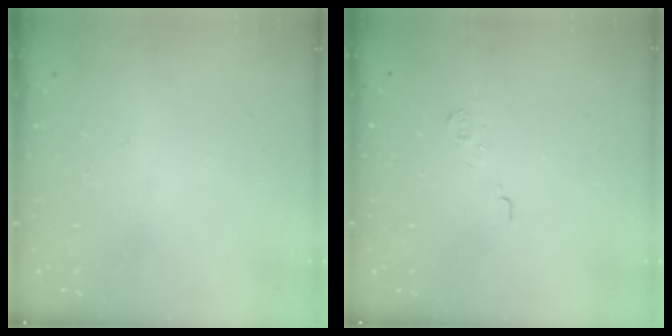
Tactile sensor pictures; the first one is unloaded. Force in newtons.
{"total": 3.8, "press": 3.8, "slide": 0.5}